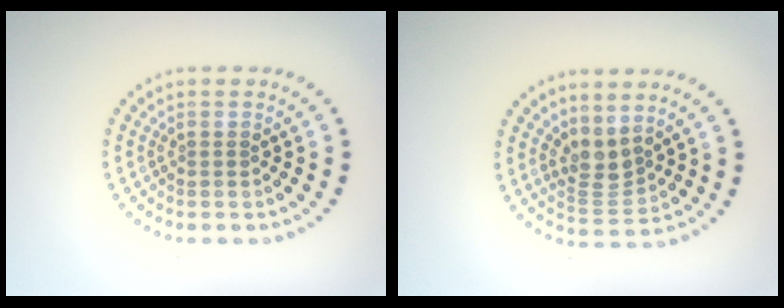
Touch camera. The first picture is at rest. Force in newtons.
{"total": 2.6, "press": 2.0, "slide": 1.6}